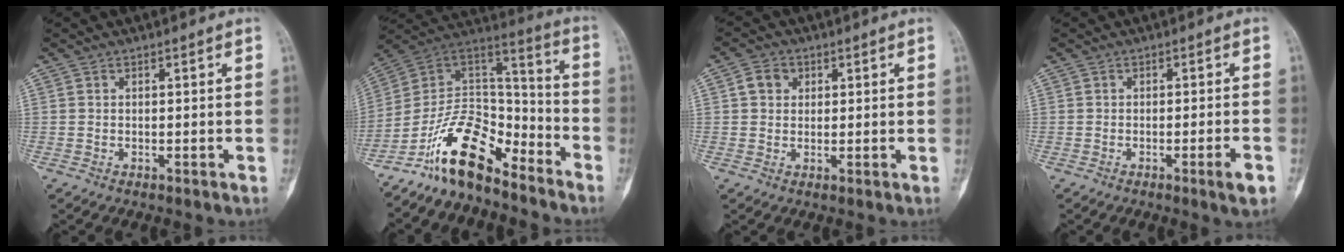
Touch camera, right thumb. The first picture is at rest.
{"total": 15.9, "force": [-11.5, 7.1, 8.4], "torque": [-0.123, 0.110, -0.214]}
{"total": 3.7, "force": [1.2, 3.1, 1.6], "torque": [-0.012, 0.001, 0.019]}
{"total": 3.3, "force": [-1.6, 0.1, 2.9], "torque": [-0.045, 0.000, -0.025]}